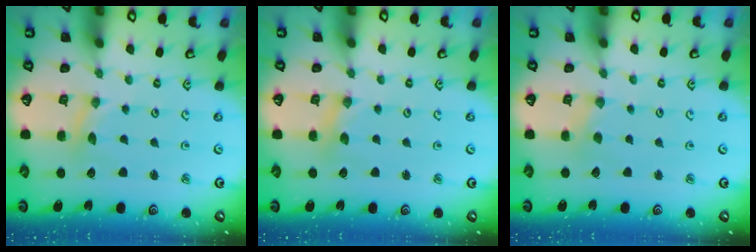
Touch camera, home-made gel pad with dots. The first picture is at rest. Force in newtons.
{"total": 0.7, "press": 0.7, "slide": 0.2}
{"total": 0.0}